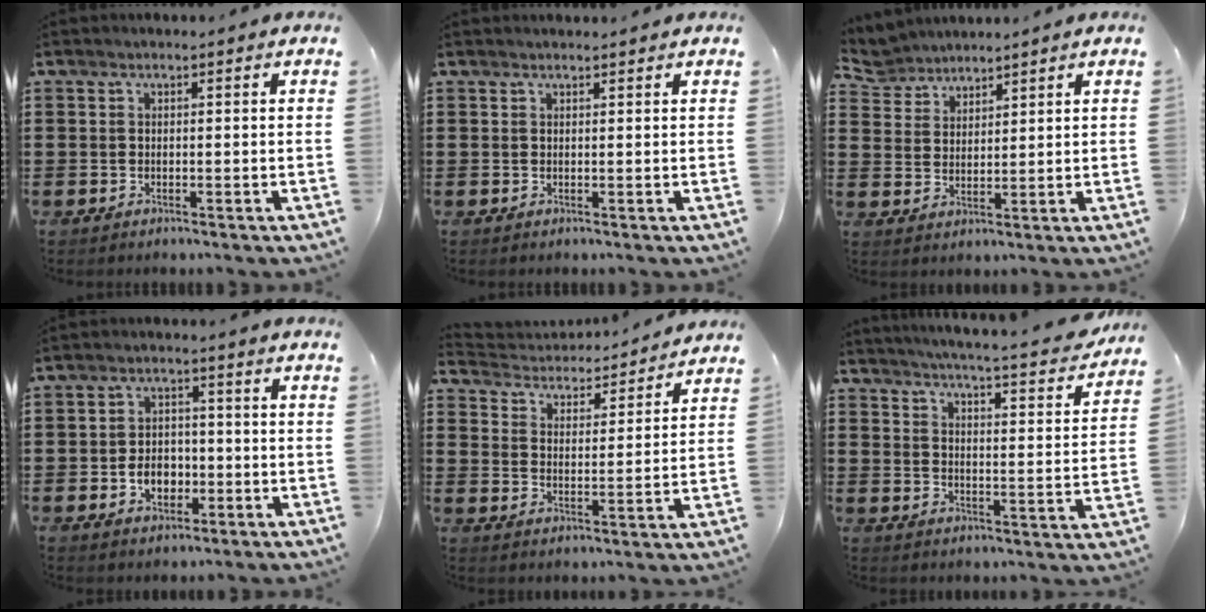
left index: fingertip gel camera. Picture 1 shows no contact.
{"total": 0.7, "force": [0.7, 0.1, 0.0], "torque": [-0.002, 0.000, 0.014]}
{"total": 4.5, "force": [4.2, 1.5, 0.2], "torque": [-0.024, -0.010, 0.079]}
{"total": 4.9, "force": [-1.5, 3.5, 3.0], "torque": [-0.051, 0.003, -0.031]}
{"total": 3.3, "force": [3.3, 0.4, 0.0], "torque": [-0.023, -0.028, 0.049]}
{"total": 4.5, "force": [4.2, -0.7, 1.6], "torque": [-0.053, -0.040, 0.062]}